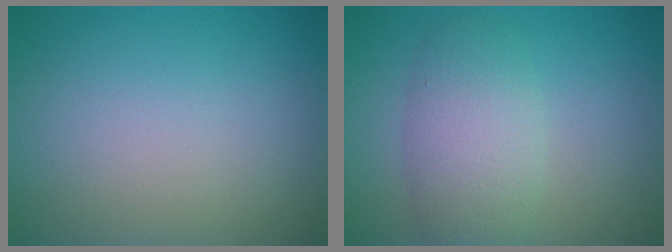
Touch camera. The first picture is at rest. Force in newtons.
{"total": 4.5, "press": 4.5, "slide": 0.2}